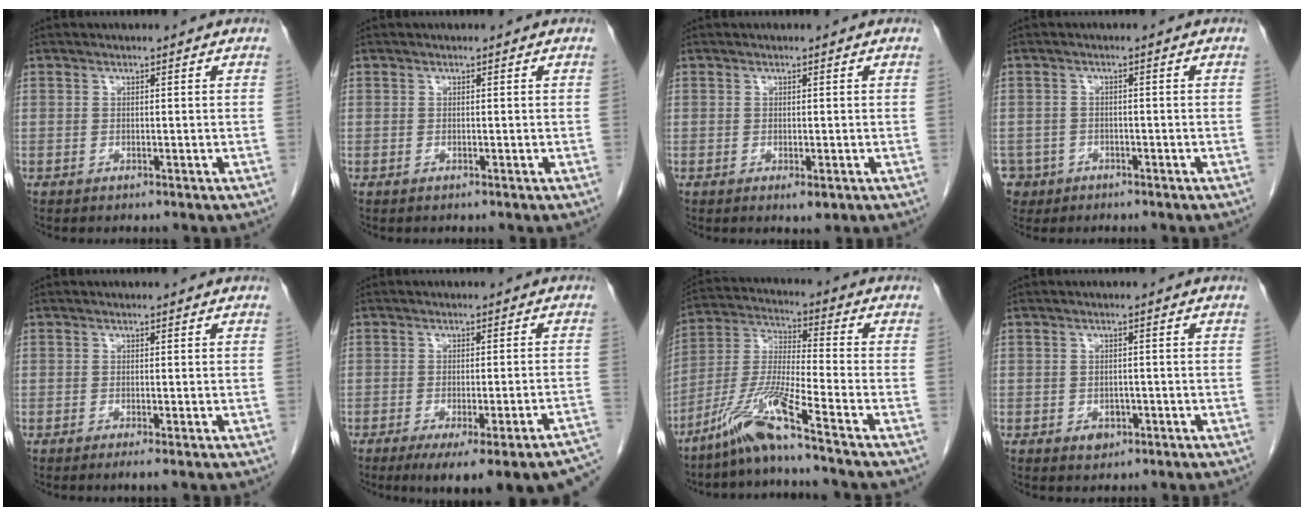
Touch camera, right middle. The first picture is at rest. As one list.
[{"total": 0.0}, {"total": 2.0, "force": [-0.7, 0.9, 1.7], "torque": [-0.022, -0.005, -0.001]}, {"total": 4.2, "force": [-2.4, 3.5, -0.1], "torque": [0.000, 0.006, -0.040]}, {"total": 1.1, "force": [-0.6, -0.1, 0.9], "torque": [-0.014, -0.003, -0.009]}, {"total": 17.5, "force": [-14.1, 1.6, 10.2], "torque": [-0.066, -0.011, -0.168]}, {"total": 9.7, "force": [-7.0, -1.4, 6.5], "torque": [-0.141, -0.019, -0.138]}, {"total": 2.0, "force": [-0.9, 1.6, 1.0], "torque": [-0.012, 0.004, -0.005]}]